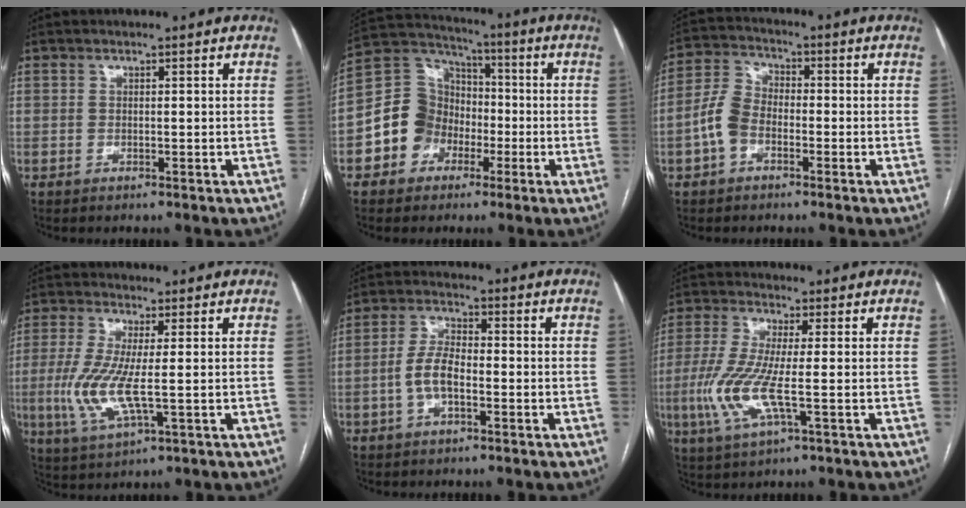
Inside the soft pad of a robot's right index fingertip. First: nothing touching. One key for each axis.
{"total": 10.5, "fx": -3.3, "fy": 9.2, "fz": 3.8, "tx": -0.090, "ty": 0.045, "tz": -0.054}
{"total": 6.1, "fx": -2.3, "fy": 4.0, "fz": 3.9, "tx": -0.100, "ty": 0.020, "tz": -0.052}
{"total": 8.7, "fx": -0.9, "fy": 1.6, "fz": 8.5, "tx": -0.197, "ty": -0.015, "tz": -0.018}
{"total": 5.7, "fx": -1.7, "fy": 2.3, "fz": 4.9, "tx": -0.108, "ty": 0.012, "tz": -0.034}
{"total": 9.1, "fx": -1.9, "fy": 1.4, "fz": 8.8, "tx": -0.201, "ty": -0.013, "tz": -0.042}